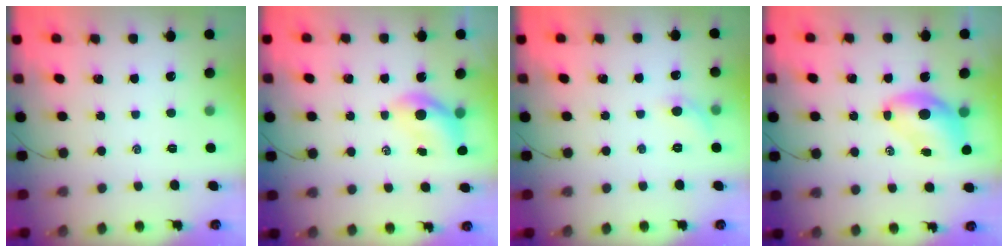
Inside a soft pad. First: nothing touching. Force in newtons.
{"total": 5.4, "press": 5.4, "slide": 0.5}
{"total": 5.4, "press": 5.0, "slide": 2.0}
{"total": 7.8, "press": 7.5, "slide": 1.8}